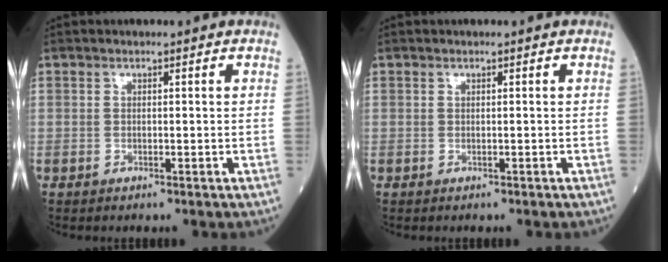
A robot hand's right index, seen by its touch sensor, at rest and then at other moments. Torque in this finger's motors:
{"motor_torque": [0.08, -0.04, 0.05, -0.01]}